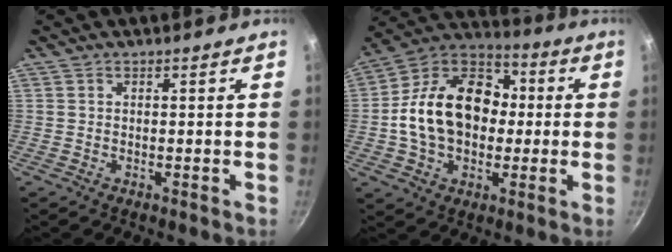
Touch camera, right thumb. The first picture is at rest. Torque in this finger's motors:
{"motor_torque": [-0.31, 2.66, 1.68, -0.59, 0.58]}